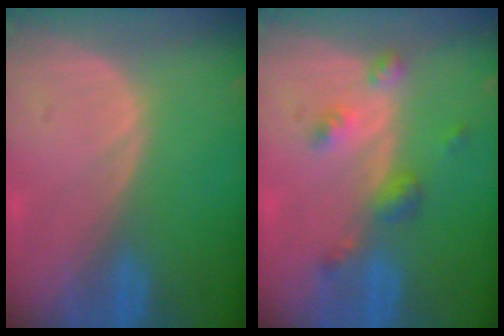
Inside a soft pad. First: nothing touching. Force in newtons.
{"total": 4.7, "press": 4.2, "slide": 2.2}